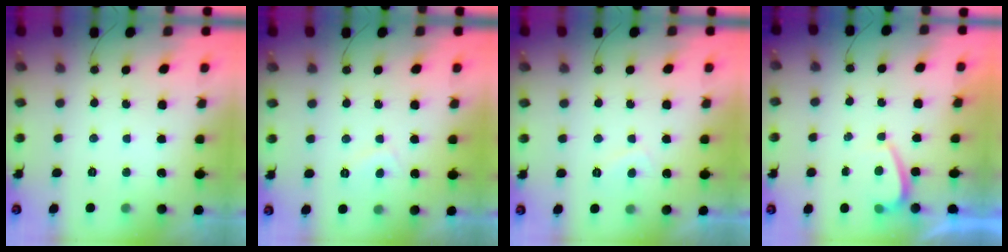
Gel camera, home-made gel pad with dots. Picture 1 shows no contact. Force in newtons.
{"total": 3.2, "press": 3.1, "slide": 0.7}
{"total": 2.3, "press": 2.2, "slide": 0.7}
{"total": 0.6, "press": 0.3, "slide": 0.5}